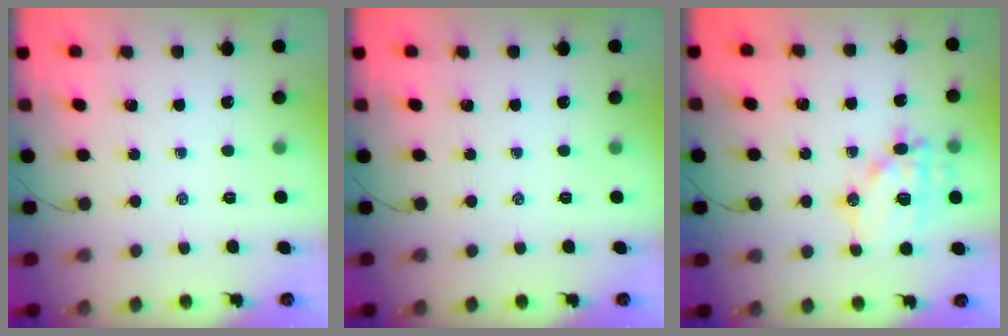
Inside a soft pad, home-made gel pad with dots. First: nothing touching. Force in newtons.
{"total": 0.0}
{"total": 14.4, "press": 14.1, "slide": 3.0}